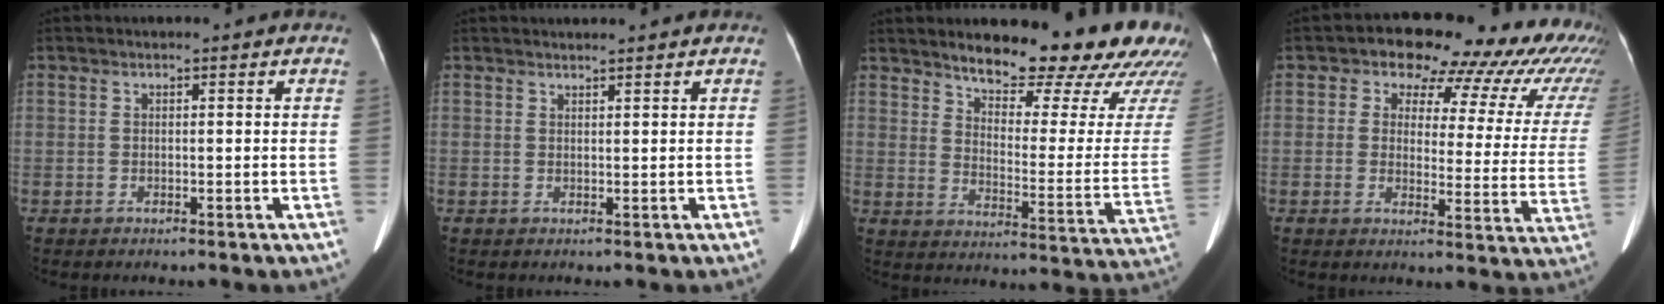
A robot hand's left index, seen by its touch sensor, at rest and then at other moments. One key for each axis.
{"total": 2.5, "fx": 2.4, "fy": -0.2, "fz": 0.7, "tx": -0.009, "ty": 0.001, "tz": 0.029}
{"total": 22.4, "fx": 19.1, "fy": 3.6, "fz": 11.2, "tx": -0.143, "ty": -0.080, "tz": 0.230}
{"total": 18.5, "fx": 14.6, "fy": 7.5, "fz": 8.5, "tx": -0.073, "ty": -0.034, "tz": 0.142}